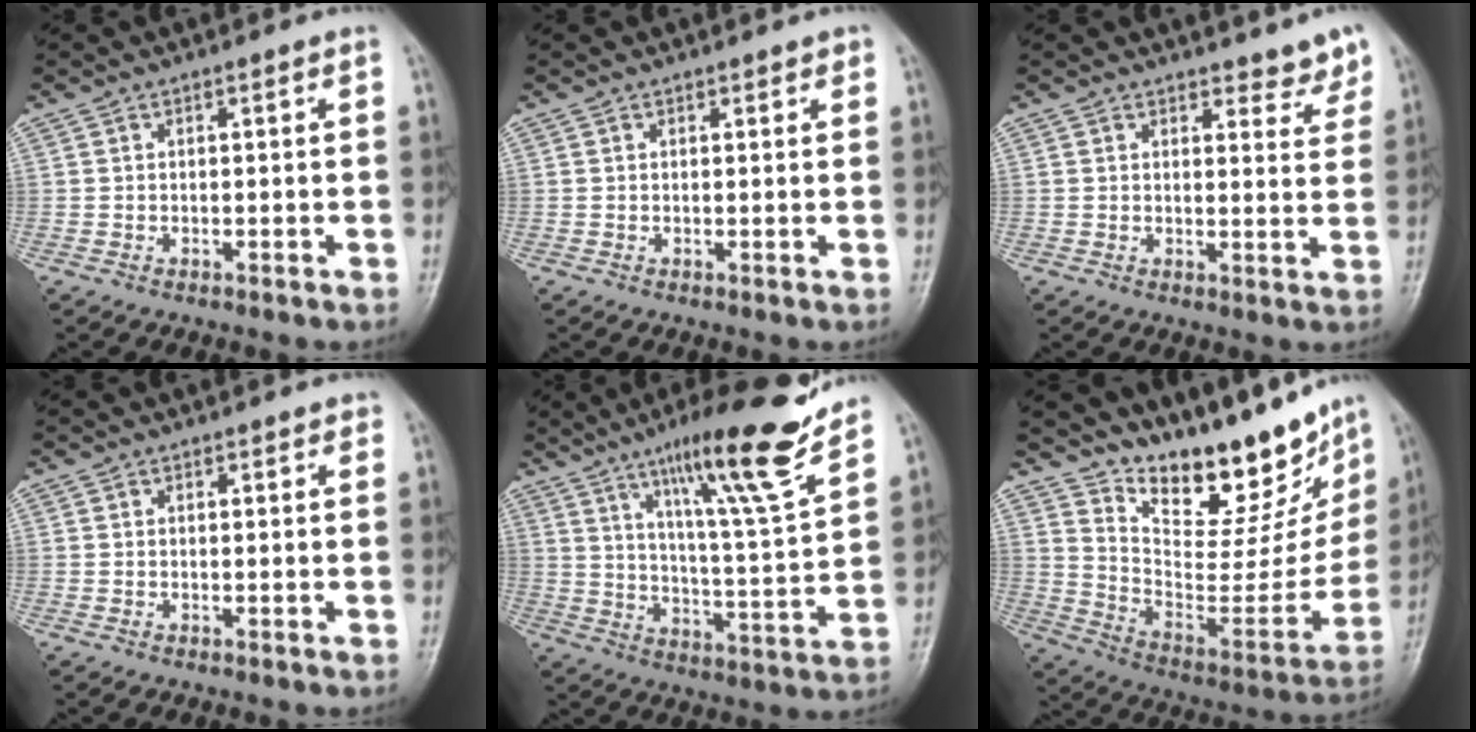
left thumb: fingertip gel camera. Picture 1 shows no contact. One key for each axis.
{"total": 1.1, "fx": 0.9, "fy": 0.5, "fz": 0.3, "tx": 0.003, "ty": -0.004, "tz": 0.008}
{"total": 4.7, "fx": 4.1, "fy": 1.9, "fz": 1.3, "tx": 0.011, "ty": -0.031, "tz": 0.046}
{"total": 0.9, "fx": 0.7, "fy": 0.5, "fz": 0.1, "tx": 0.003, "ty": -0.005, "tz": 0.007}
{"total": 18.4, "fx": 13.0, "fy": 1.3, "fz": 13.0, "tx": -0.182, "ty": -0.074, "tz": 0.206}
{"total": 24.0, "fx": 19.0, "fy": 8.5, "fz": 11.9, "tx": -0.137, "ty": -0.114, "tz": 0.290}